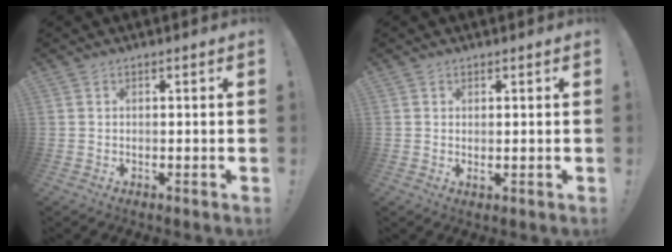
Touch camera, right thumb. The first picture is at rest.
{"total": 0.8, "force": [0.5, 0.3, 0.6], "torque": [-0.009, -0.001, 0.009]}